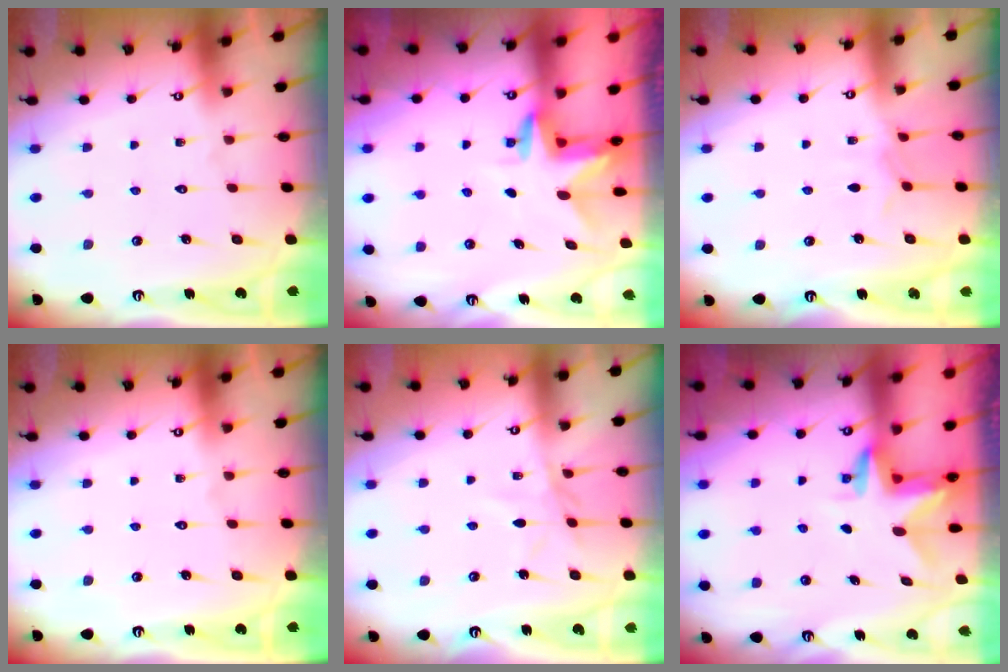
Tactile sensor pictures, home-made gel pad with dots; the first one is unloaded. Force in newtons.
{"total": 3.0, "press": 3.0, "slide": 0.2}
{"total": 5.1, "press": 5.0, "slide": 0.4}
{"total": 0.0}
{"total": 5.6, "press": 5.5, "slide": 0.6}
{"total": 2.9, "press": 2.9, "slide": 0.3}